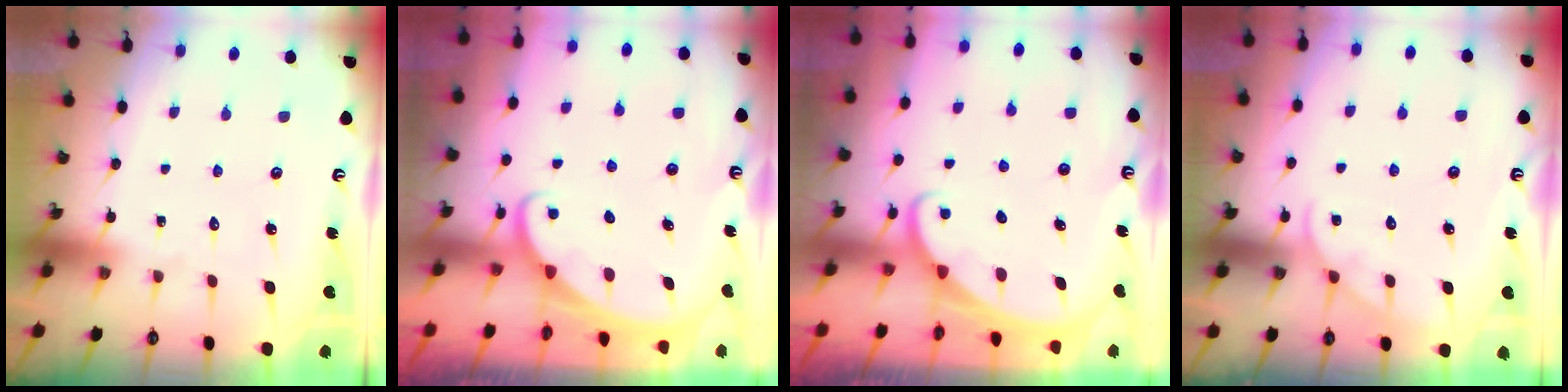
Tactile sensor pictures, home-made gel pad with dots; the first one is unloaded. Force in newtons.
{"total": 1.8, "press": 1.8, "slide": 0.1}
{"total": 1.8, "press": 1.8, "slide": 0.1}
{"total": 4.2, "press": 4.2, "slide": 0.5}